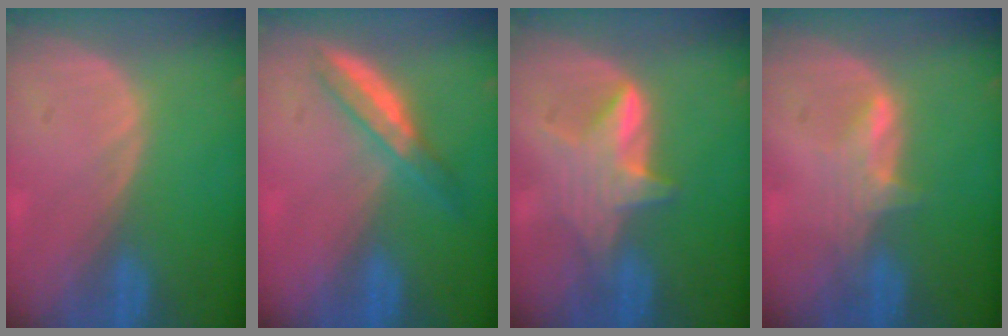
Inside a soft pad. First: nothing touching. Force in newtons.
{"total": 5.2, "press": 4.6, "slide": 2.4}
{"total": 6.1, "press": 5.8, "slide": 2.1}
{"total": 2.9, "press": 2.9, "slide": 0.4}